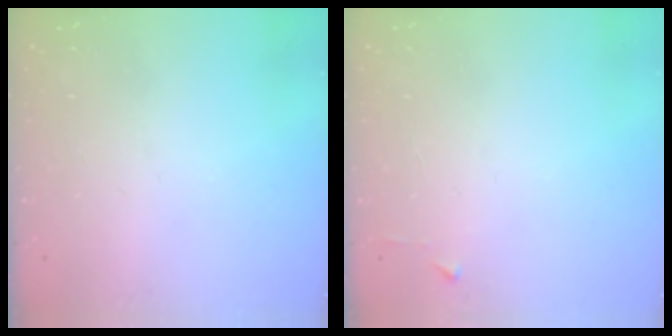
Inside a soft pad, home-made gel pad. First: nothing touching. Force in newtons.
{"total": 2.4, "press": 2.4, "slide": 0.3}